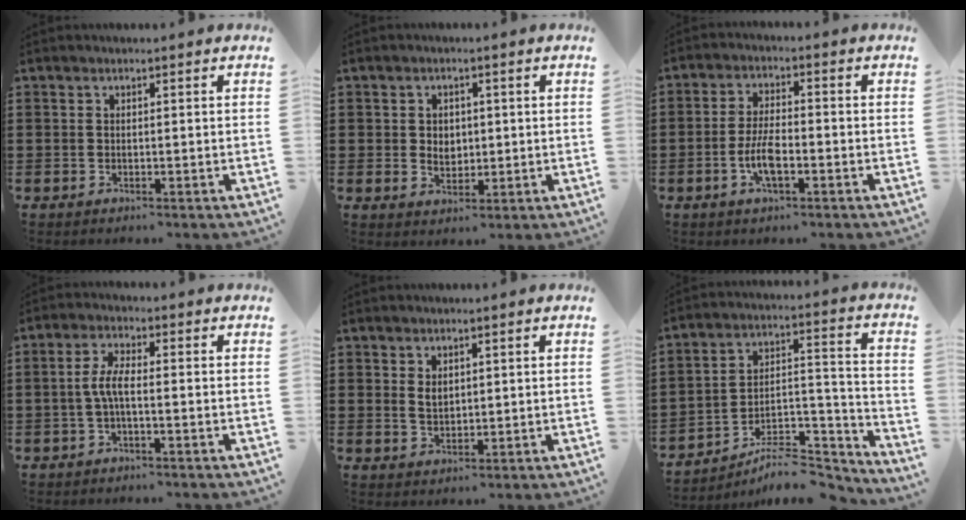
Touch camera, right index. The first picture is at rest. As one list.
[{"total": 2.6, "force": [0.3, 2.3, 1.2], "torque": [-0.022, 0.008, 0.000]}, {"total": 5.6, "force": [-1.9, 1.9, 5.0], "torque": [-0.112, -0.001, -0.042]}, {"total": 4.0, "force": [-0.8, 1.0, 3.8], "torque": [-0.091, -0.004, -0.024]}, {"total": 2.0, "force": [1.1, 1.2, 1.2], "torque": [-0.018, 0.001, 0.018]}, {"total": 7.2, "force": [-6.0, 2.4, 3.3], "torque": [-0.042, 0.014, -0.111]}]